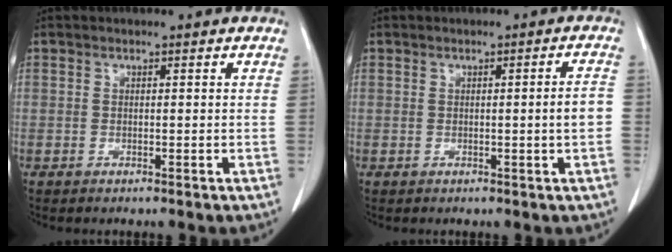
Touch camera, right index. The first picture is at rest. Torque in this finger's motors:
{"motor_torque": [0.32, -0.21, 0.15, 0.03]}